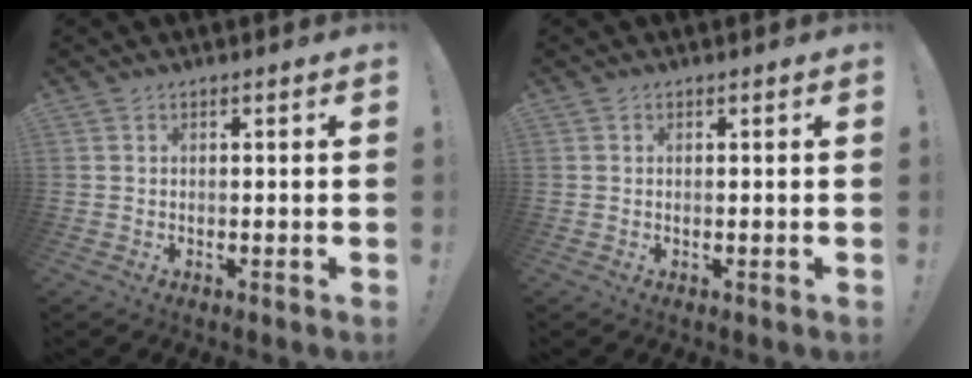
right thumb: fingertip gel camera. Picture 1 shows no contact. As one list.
[{"total": 0.0}]